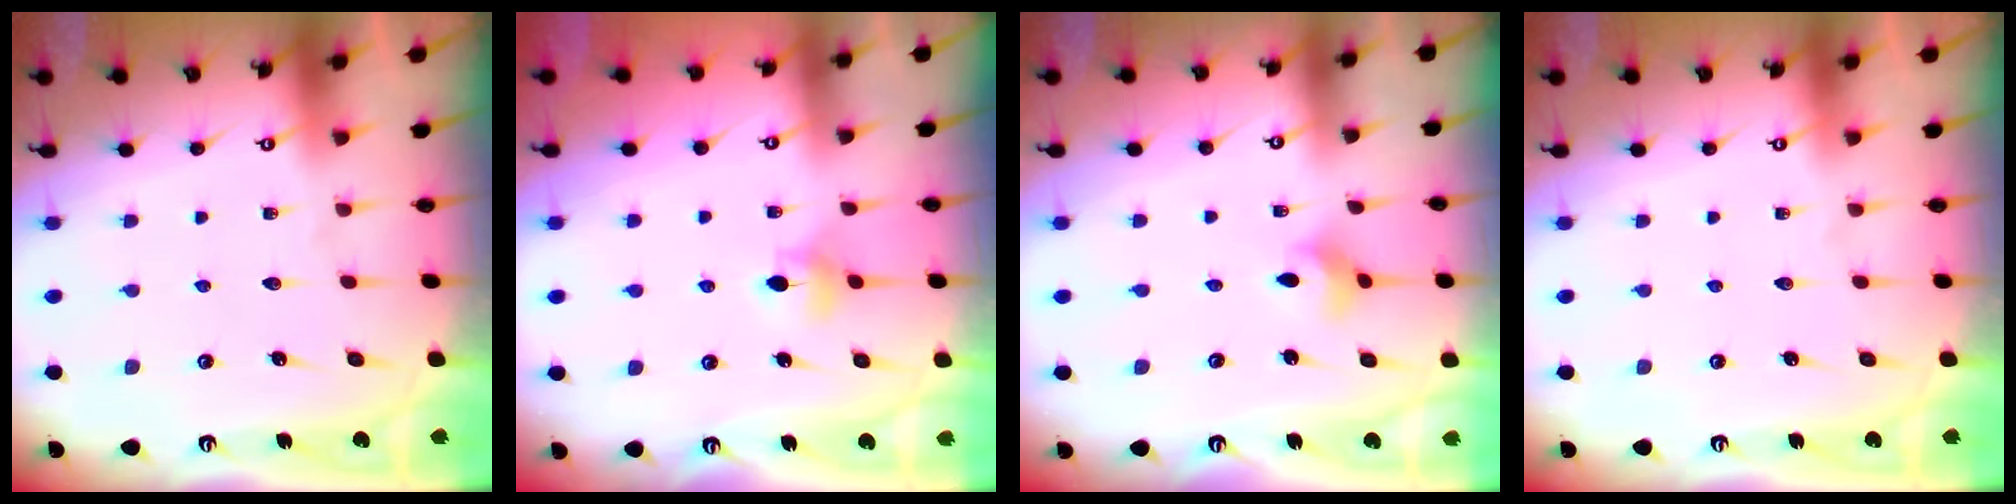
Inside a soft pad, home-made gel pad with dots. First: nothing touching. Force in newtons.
{"total": 4.9, "press": 4.9, "slide": 0.6}
{"total": 4.0, "press": 4.0, "slide": 0.3}
{"total": 0.0}